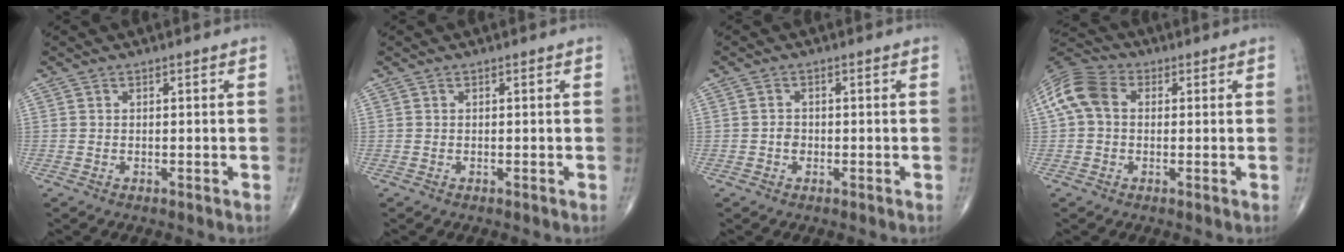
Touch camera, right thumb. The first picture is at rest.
{"total": 0.0}
{"total": 1.5, "force": [-0.4, 1.1, 0.9], "torque": [-0.012, 0.005, -0.006]}
{"total": 9.1, "force": [1.2, 6.7, 6.2], "torque": [-0.130, 0.030, 0.013]}